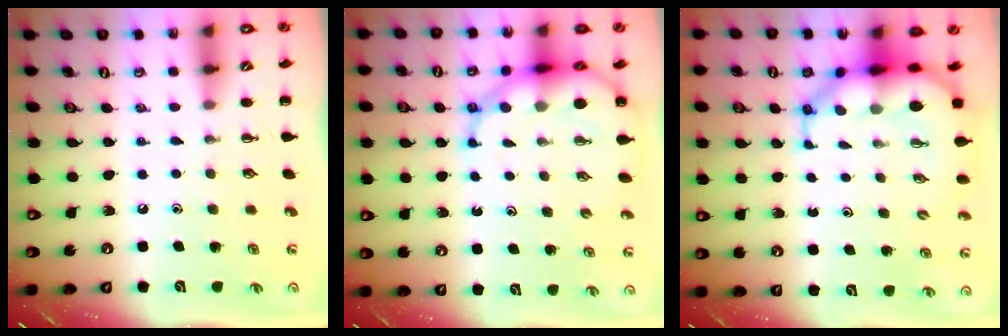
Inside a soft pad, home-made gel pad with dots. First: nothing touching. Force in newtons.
{"total": 10.7, "press": 10.3, "slide": 3.0}
{"total": 9.0, "press": 8.6, "slide": 2.4}